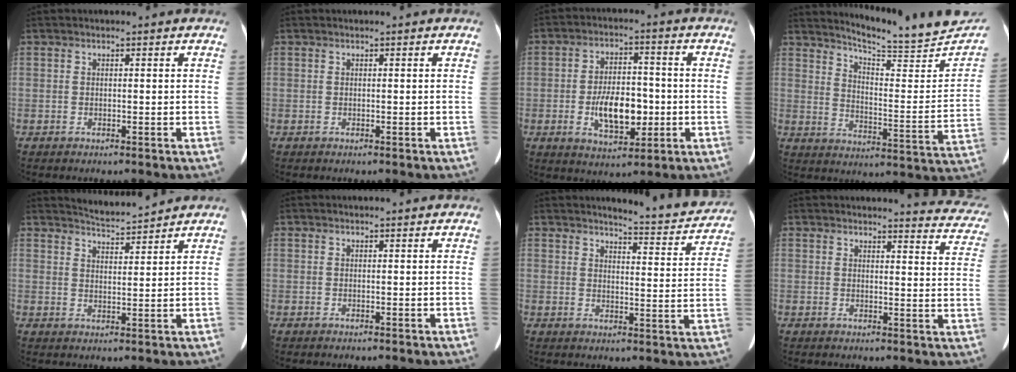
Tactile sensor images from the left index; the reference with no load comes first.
{"total": 0.0}
{"total": 9.2, "force": [-2.0, 4.6, 7.8], "torque": [-0.145, 0.006, -0.027]}
{"total": 19.1, "force": [18.1, 0.4, 5.9], "torque": [-0.089, -0.086, 0.237]}
{"total": 4.8, "force": [4.8, -0.5, 0.2], "torque": [-0.014, 0.001, 0.081]}
{"total": 1.2, "force": [1.2, 0.1, 0.2], "torque": [-0.009, 0.011, 0.016]}
{"total": 10.8, "force": [10.4, 0.8, 3.0], "torque": [-0.033, -0.026, 0.117]}
{"total": 12.1, "force": [11.8, 1.5, 1.9], "torque": [0.013, -0.075, 0.096]}